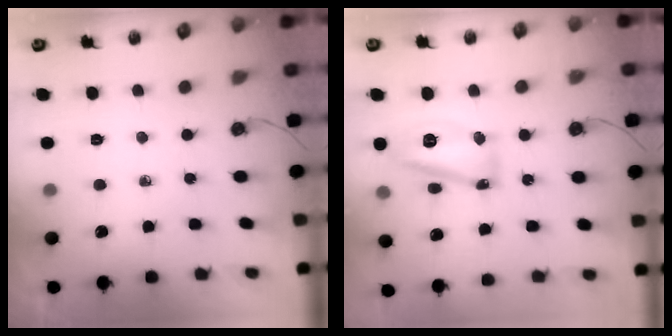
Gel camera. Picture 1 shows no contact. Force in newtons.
{"total": 14.1, "press": 14.1, "slide": 1.1}